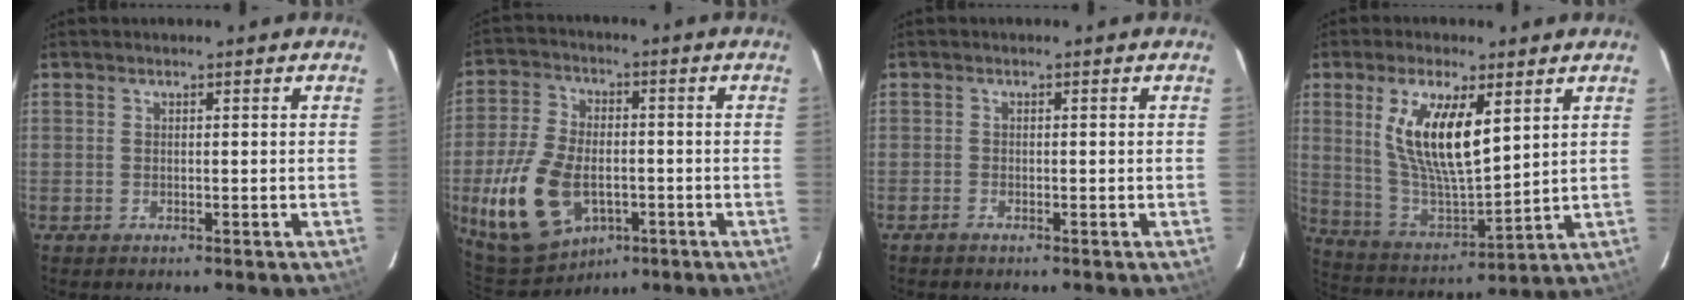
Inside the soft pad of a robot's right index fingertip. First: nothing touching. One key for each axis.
{"total": 17.0, "fx": -5.0, "fy": 10.6, "fz": 12.3, "tx": -0.279, "ty": -0.008, "tz": -0.076}
{"total": 0.9, "fx": -0.8, "fy": 0.3, "fz": 0.3, "tx": -0.012, "ty": 0.000, "tz": -0.020}
{"total": 15.0, "fx": 5.3, "fy": 5.3, "fz": 13.0, "tx": -0.252, "ty": -0.002, "tz": 0.112}